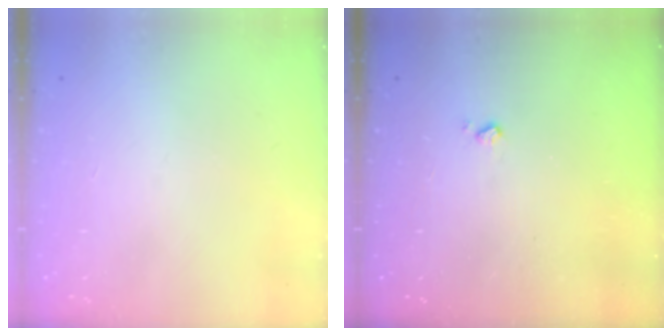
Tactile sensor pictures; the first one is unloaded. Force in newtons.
{"total": 3.8, "press": 3.8, "slide": 0.6}